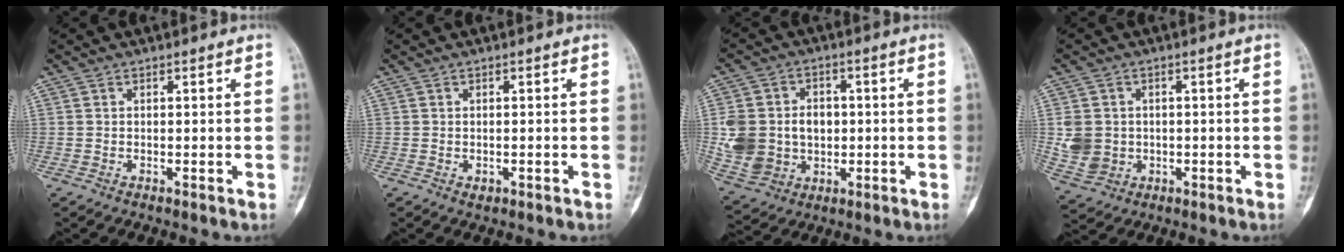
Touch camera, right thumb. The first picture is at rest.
{"total": 0.9, "force": [-0.3, 0.6, 0.6], "torque": [-0.006, 0.006, 0.000]}
{"total": 13.9, "force": [-0.1, 11.5, 7.8], "torque": [-0.130, 0.011, 0.017]}
{"total": 6.6, "force": [0.0, 5.9, 2.9], "torque": [-0.044, 0.002, 0.012]}